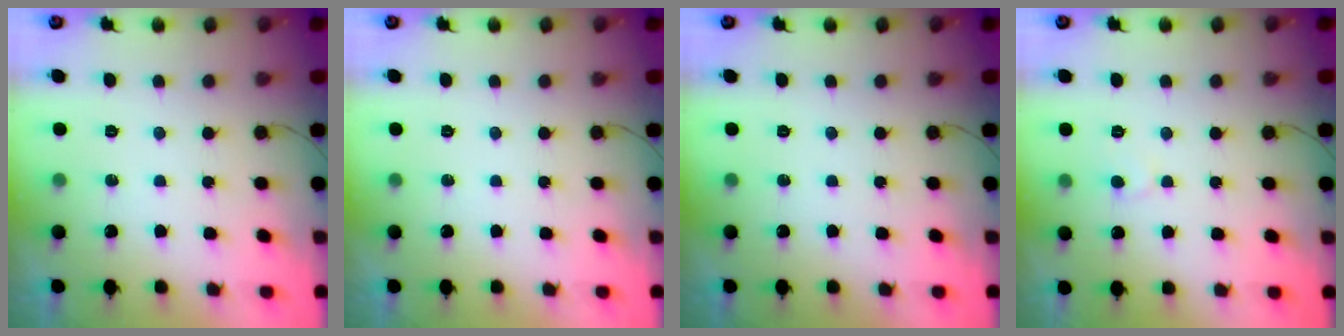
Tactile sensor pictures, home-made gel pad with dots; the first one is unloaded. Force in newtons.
{"total": 0.0}
{"total": 0.0}
{"total": 4.1, "press": 4.1, "slide": 0.4}